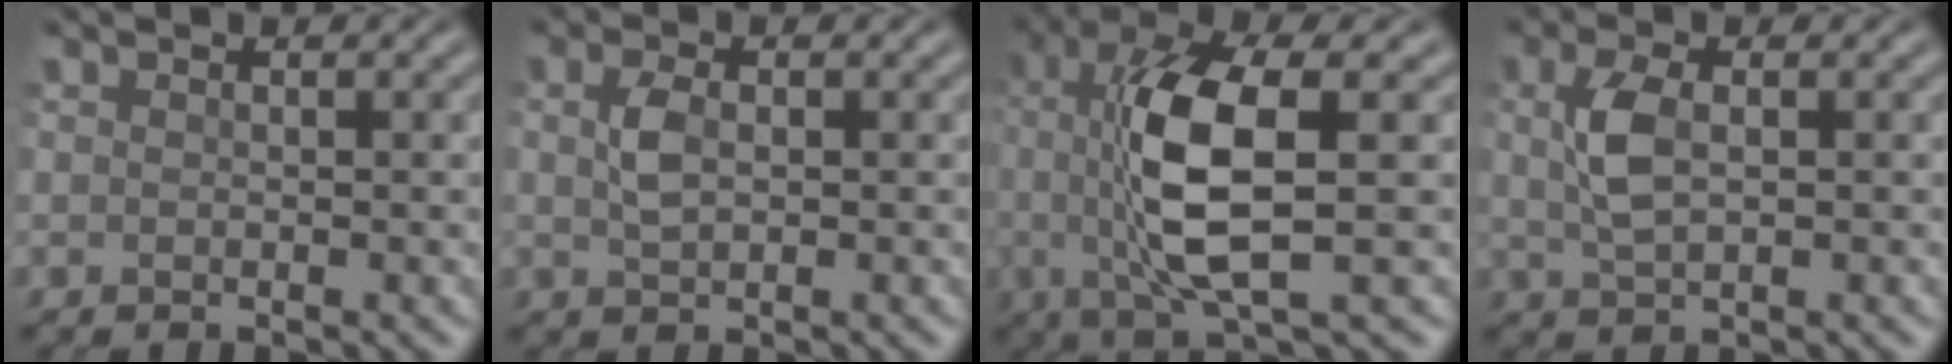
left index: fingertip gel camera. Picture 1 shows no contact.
{"total": 1.9, "force": [0.1, 1.0, 1.6], "torque": [-0.037, 0.004, 0.002]}
{"total": 8.2, "force": [0.4, 2.3, 7.9], "torque": [-0.159, 0.002, 0.007]}
{"total": 3.2, "force": [0.3, 1.4, 2.8], "torque": [-0.064, 0.006, 0.006]}